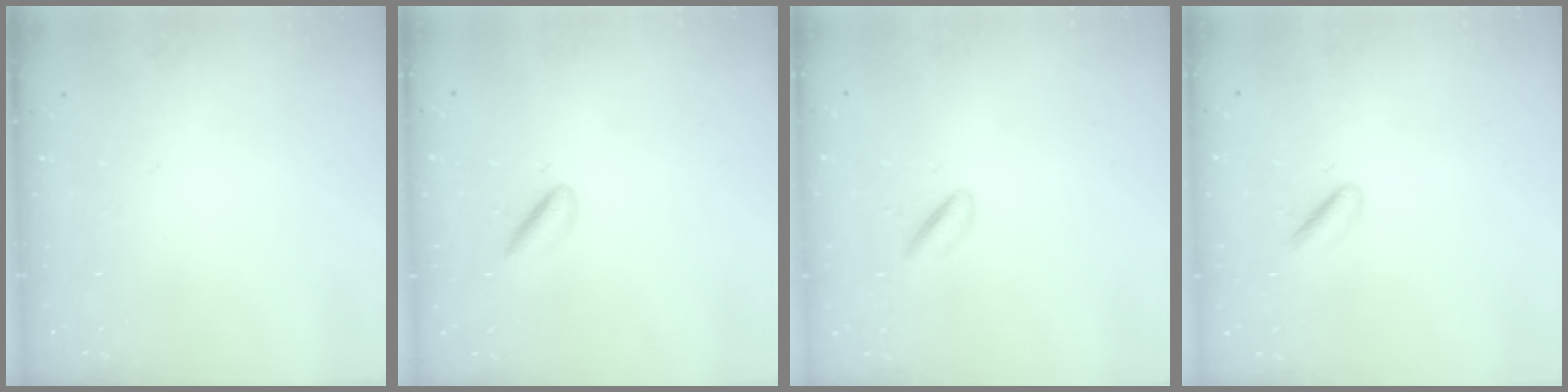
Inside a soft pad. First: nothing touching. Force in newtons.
{"total": 2.5, "press": 2.5, "slide": 0.6}
{"total": 1.7, "press": 1.5, "slide": 0.9}
{"total": 1.9, "press": 1.6, "slide": 1.0}